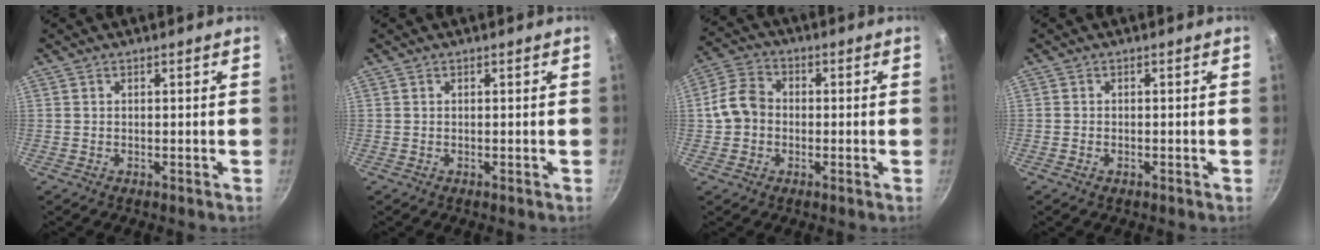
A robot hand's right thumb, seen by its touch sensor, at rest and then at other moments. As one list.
[{"total": 0.0}, {"total": 7.4, "force": [-0.6, 6.1, 4.1], "torque": [-0.055, 0.019, -0.027]}, {"total": 1.1, "force": [-0.6, 0.7, 0.6], "torque": [-0.013, 0.001, -0.012]}]